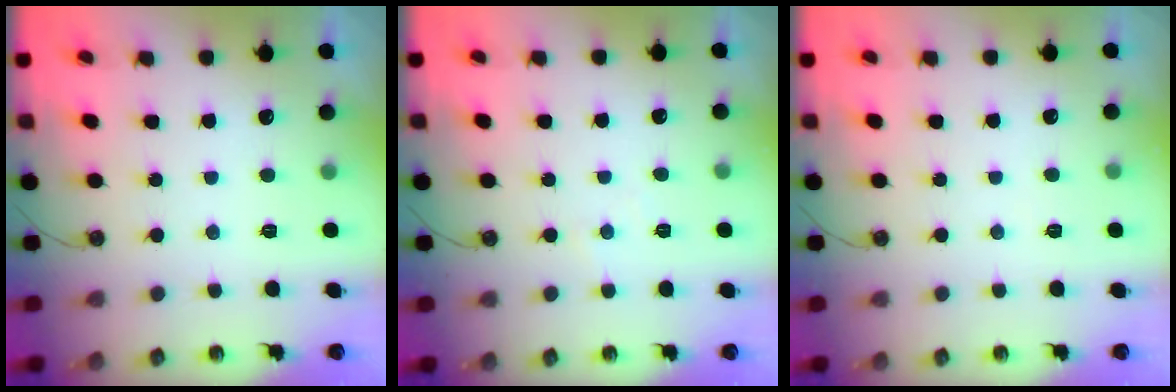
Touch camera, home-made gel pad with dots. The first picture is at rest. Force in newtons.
{"total": 2.7, "press": 2.6, "slide": 0.5}
{"total": 2.6, "press": 2.6, "slide": 0.5}